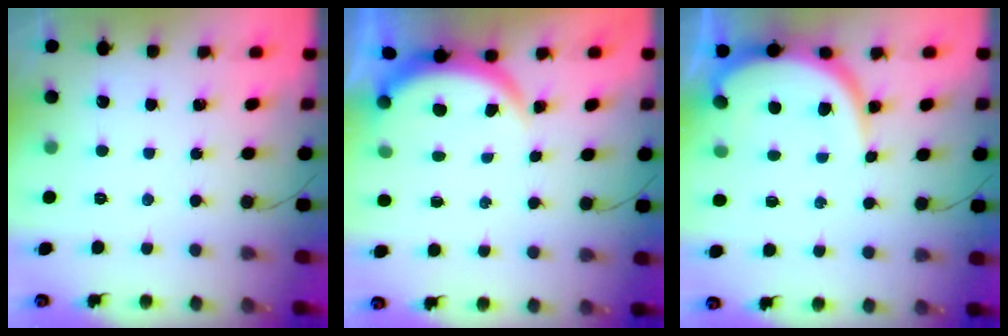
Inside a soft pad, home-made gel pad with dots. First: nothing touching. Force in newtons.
{"total": 3.9, "press": 3.9, "slide": 0.2}
{"total": 9.0, "press": 9.0, "slide": 1.0}